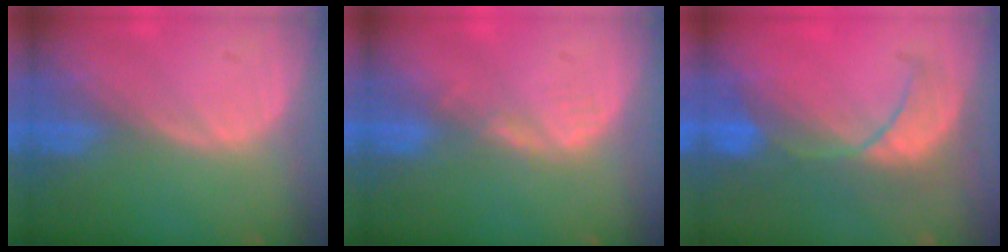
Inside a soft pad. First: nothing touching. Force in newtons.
{"total": 1.6, "press": 1.6, "slide": 0.2}
{"total": 7.9, "press": 7.7, "slide": 1.5}